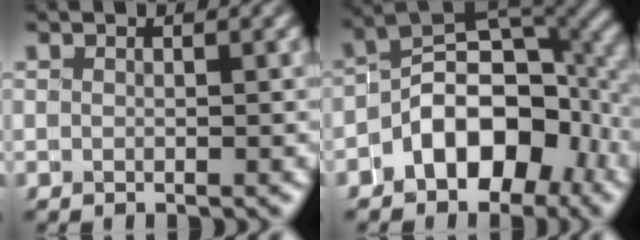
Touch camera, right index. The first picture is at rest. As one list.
[{"total": 7.4, "force": [-1.5, 4.3, 5.9], "torque": [-0.087, 0.007, -0.026]}]